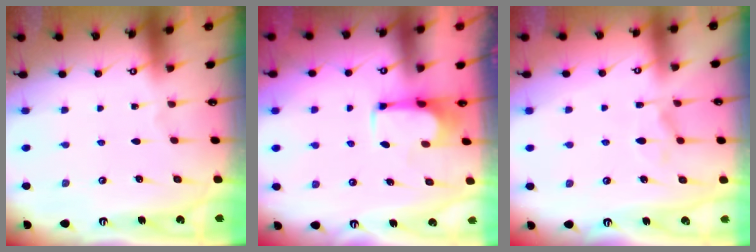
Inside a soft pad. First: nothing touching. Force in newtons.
{"total": 3.7, "press": 3.6, "slide": 0.7}
{"total": 1.4, "press": 0.3, "slide": 1.3}